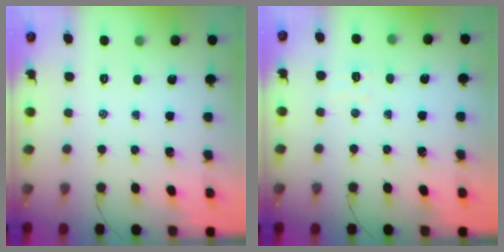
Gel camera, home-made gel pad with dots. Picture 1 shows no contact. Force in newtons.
{"total": 2.7, "press": 2.5, "slide": 0.8}